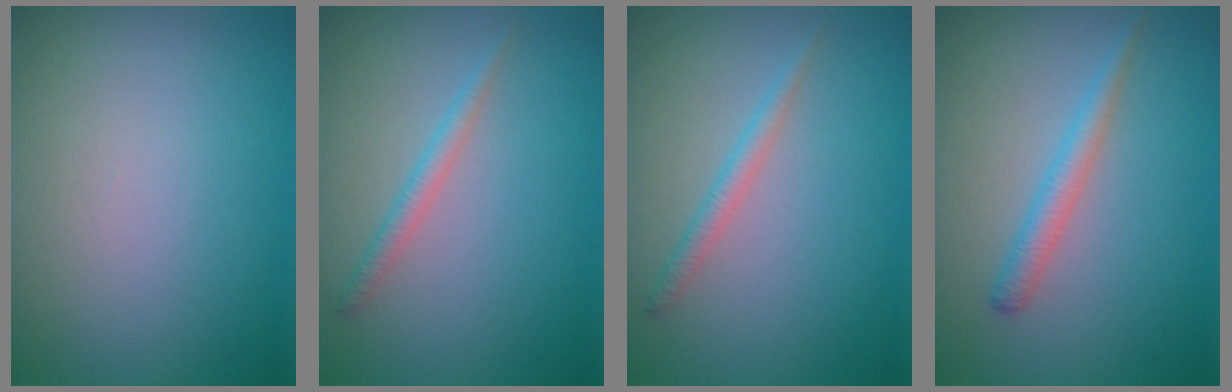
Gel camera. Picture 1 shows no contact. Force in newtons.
{"total": 1.3, "press": 1.3, "slide": 0.1}
{"total": 1.3, "press": 1.3, "slide": 0.1}
{"total": 1.8, "press": 1.8, "slide": 0.0}